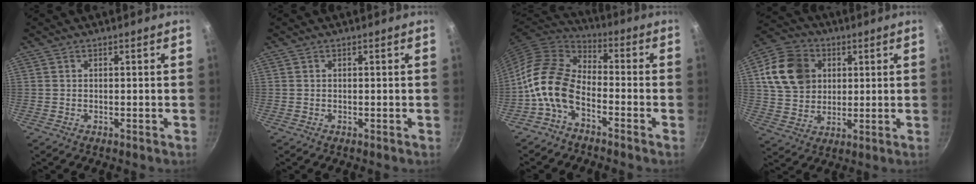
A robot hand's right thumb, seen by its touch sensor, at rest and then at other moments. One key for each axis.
{"total": 0.0}
{"total": 11.9, "fx": -5.1, "fy": 7.5, "fz": 7.7, "tx": -0.131, "ty": 0.052, "tz": -0.121}
{"total": 14.3, "fx": 3.8, "fy": 11.6, "fz": 7.5, "tx": -0.114, "ty": 0.002, "tz": 0.067}